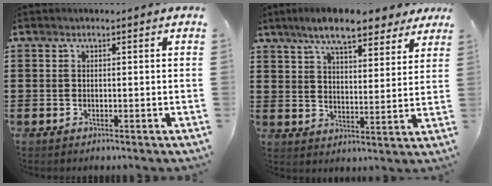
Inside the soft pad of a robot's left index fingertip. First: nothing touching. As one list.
[{"total": 9.3, "force": [7.6, 1.9, 5.0], "torque": [-0.110, -0.013, 0.137]}]